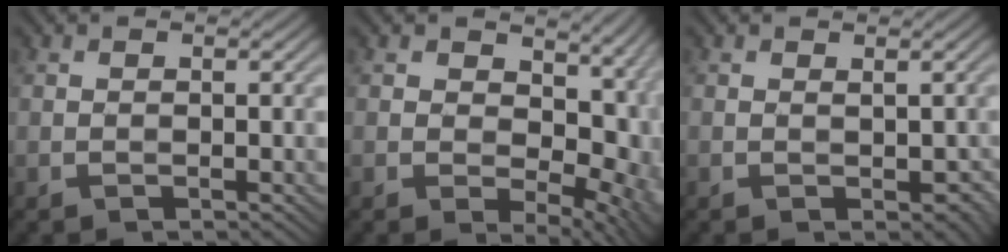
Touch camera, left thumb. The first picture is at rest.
{"total": 11.9, "force": [0.8, 7.0, 9.6], "torque": [-0.123, -0.003, 0.028]}
{"total": 1.4, "force": [0.0, 0.8, 1.1], "torque": [-0.014, -0.003, 0.005]}